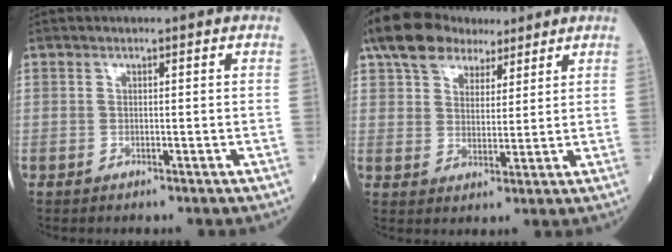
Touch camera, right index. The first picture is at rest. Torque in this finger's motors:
{"motor_torque": [0.84, 0.96, 0.35, 0.04]}